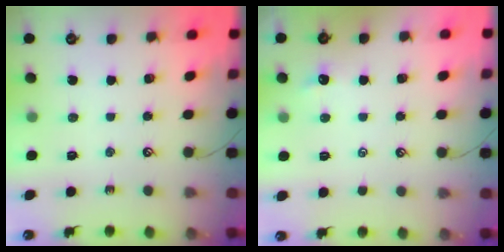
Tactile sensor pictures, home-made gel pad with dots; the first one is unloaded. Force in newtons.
{"total": 2.3, "press": 2.2, "slide": 0.3}